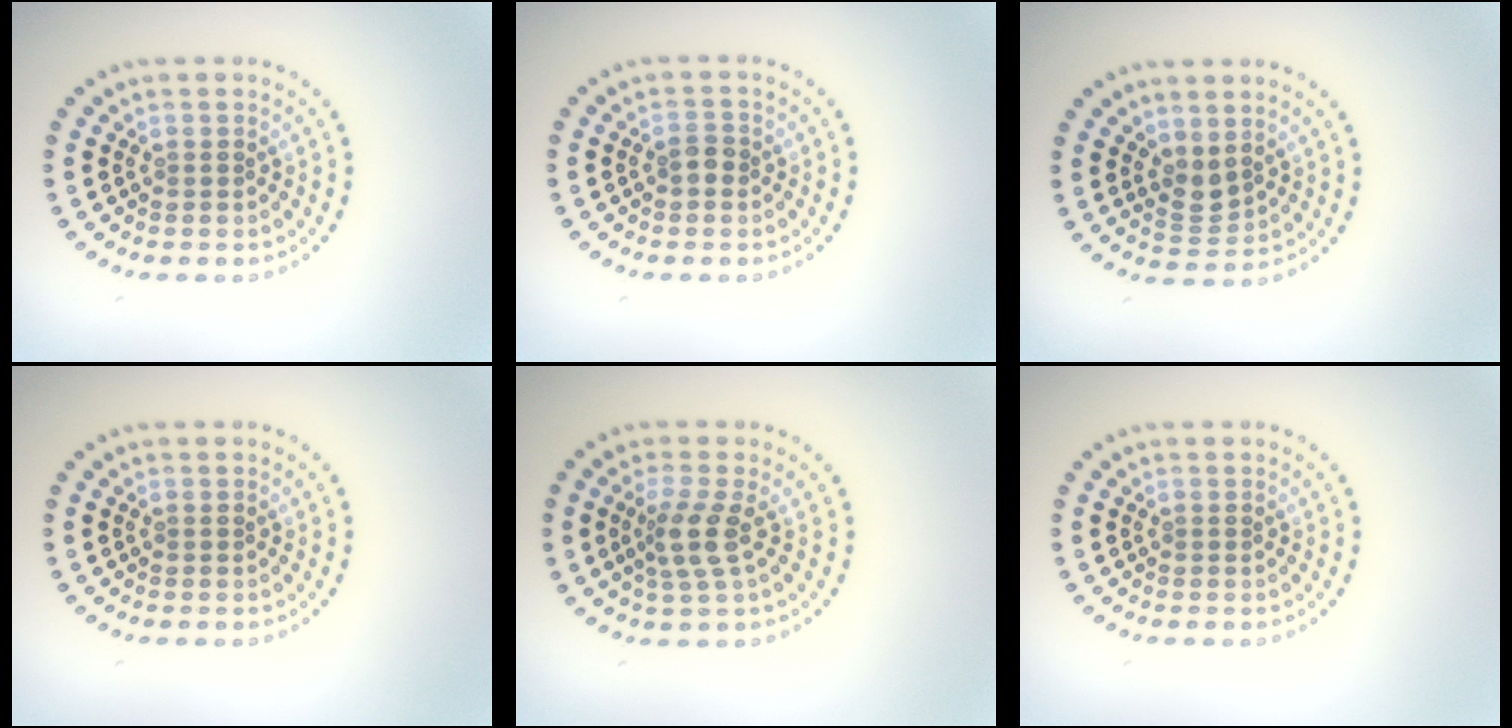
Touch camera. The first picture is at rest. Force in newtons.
{"total": 1.3, "press": 1.2, "slide": 0.3}
{"total": 1.8, "press": 1.5, "slide": 1.0}
{"total": 0.0}
{"total": 2.8, "press": 2.1, "slide": 1.8}
{"total": 0.0}